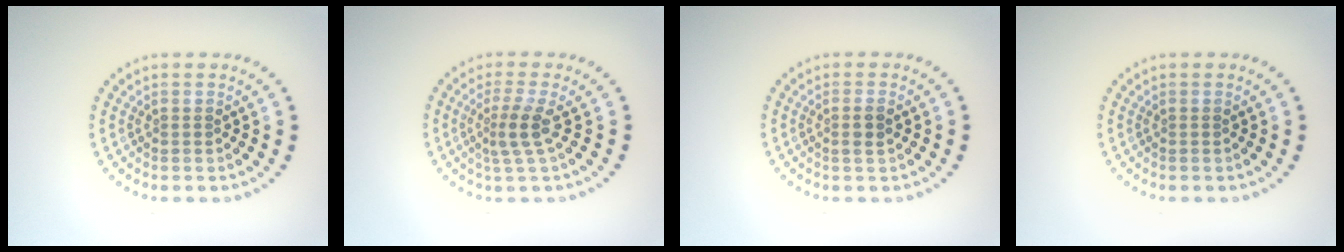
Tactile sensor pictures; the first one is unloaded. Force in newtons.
{"total": 2.5, "press": 1.8, "slide": 1.7}
{"total": 1.3, "press": 1.2, "slide": 0.5}
{"total": 0.0}